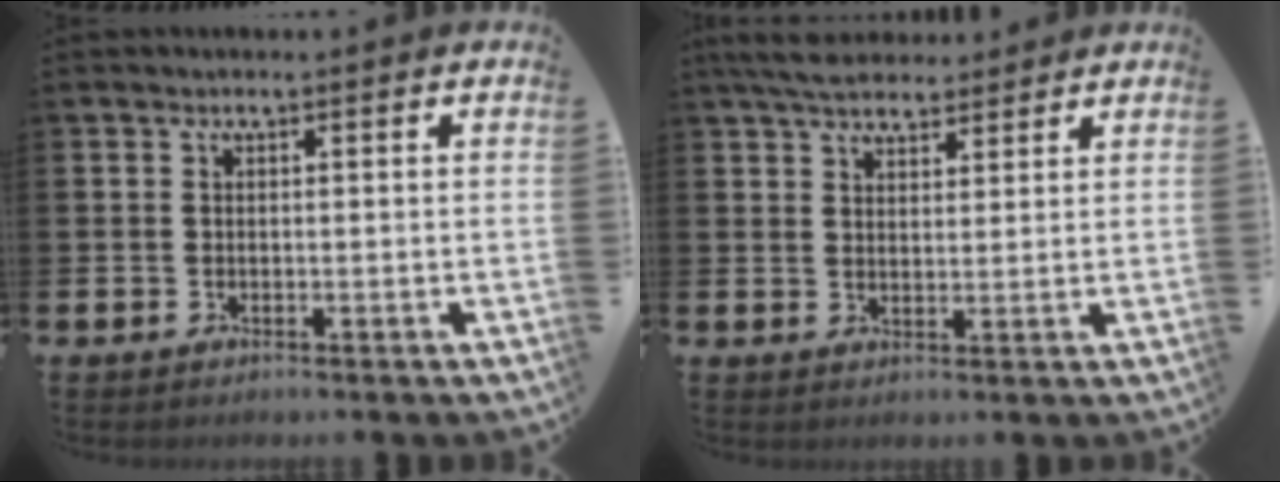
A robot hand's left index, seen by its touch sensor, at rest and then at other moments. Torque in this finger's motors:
{"motor_torque": [1.09, -1.04, 0.28, 0.18]}